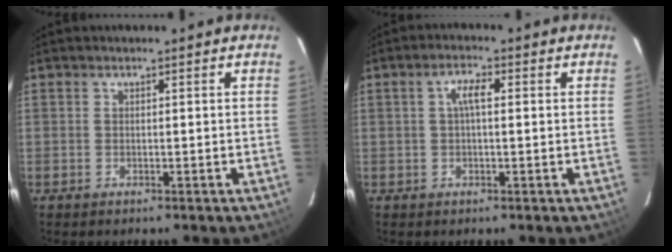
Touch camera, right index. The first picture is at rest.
{"total": 3.1, "force": [0.4, 1.0, 2.9], "torque": [-0.059, 0.011, 0.007]}